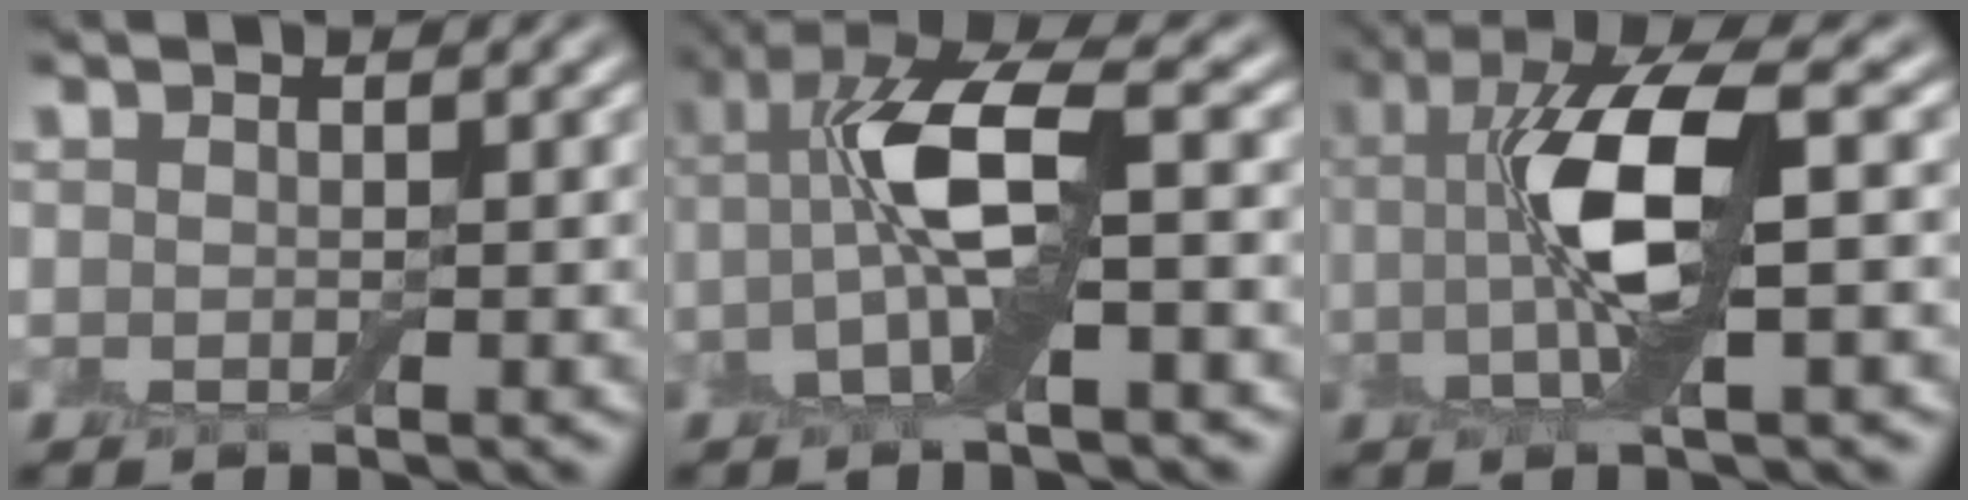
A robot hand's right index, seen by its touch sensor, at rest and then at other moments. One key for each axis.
{"total": 7.3, "fx": -1.0, "fy": 2.3, "fz": 6.8, "tx": -0.137, "ty": 0.022, "tz": -0.027}
{"total": 7.5, "fx": 0.1, "fy": 2.2, "fz": 7.1, "tx": -0.136, "ty": 0.002, "tz": 0.001}